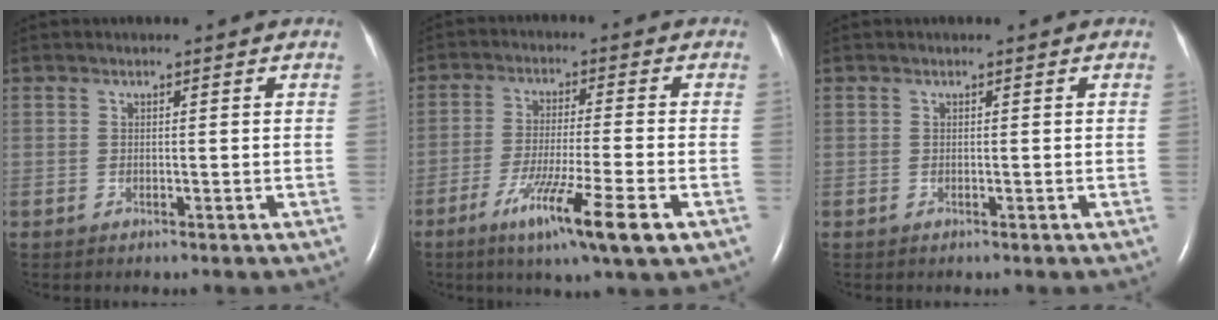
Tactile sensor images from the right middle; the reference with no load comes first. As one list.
[{"total": 11.5, "force": [-5.8, -0.4, 9.9], "torque": [-0.179, -0.032, -0.098]}, {"total": 0.0}]